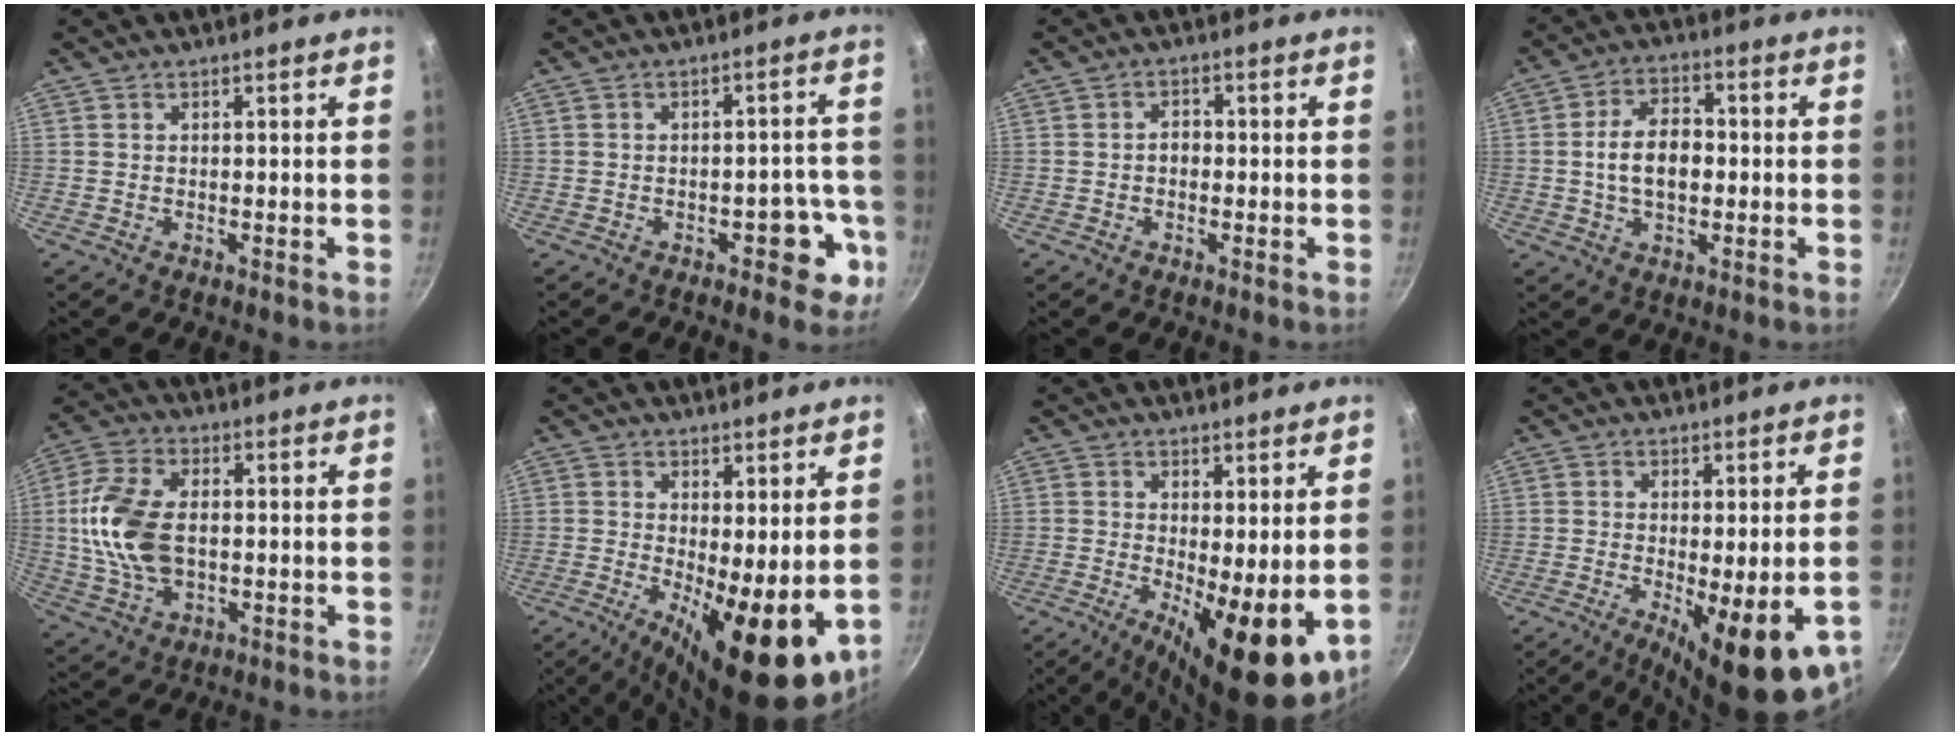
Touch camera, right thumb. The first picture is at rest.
{"total": 7.2, "force": [-3.1, 4.0, 5.1], "torque": [-0.017, 0.037, -0.034]}
{"total": 2.0, "force": [-0.5, 1.5, 1.2], "torque": [-0.009, 0.010, -0.009]}
{"total": 9.3, "force": [-0.4, 5.8, 7.3], "torque": [-0.108, 0.020, -0.012]}
{"total": 14.0, "force": [0.2, 8.5, 11.1], "torque": [-0.216, 0.011, 0.001]}
{"total": 14.9, "force": [-1.8, 5.5, 13.7], "torque": [-0.184, -0.019, -0.016]}
{"total": 13.4, "force": [-1.6, 4.7, 12.4], "torque": [-0.169, -0.017, -0.014]}
{"total": 14.6, "force": [-5.3, 4.0, 13.0], "torque": [-0.177, -0.017, -0.063]}